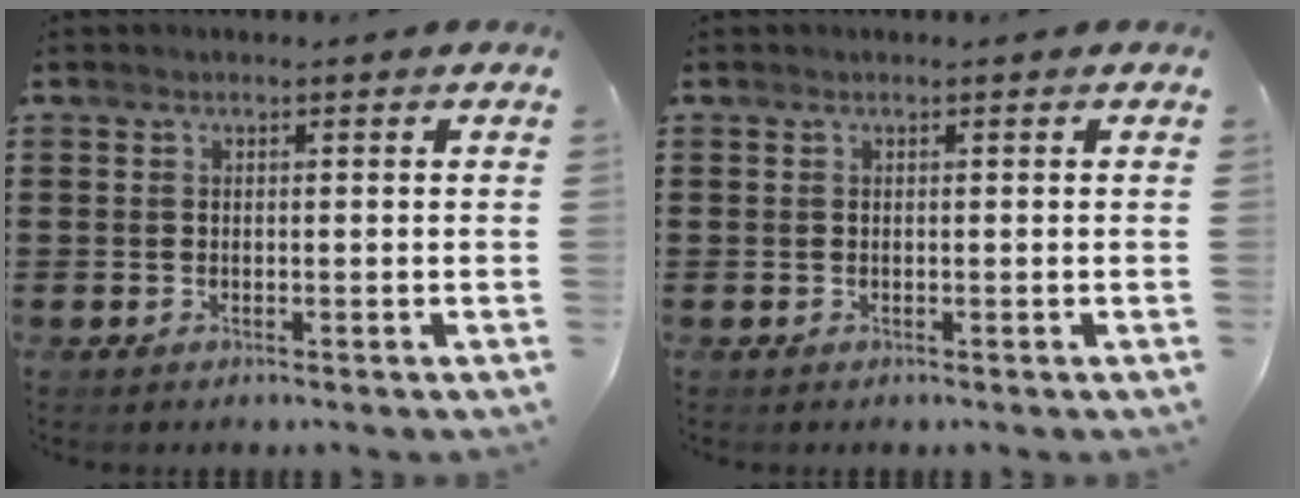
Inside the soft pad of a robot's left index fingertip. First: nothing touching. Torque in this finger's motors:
{"motor_torque": [0.19, 0.61, -0.10, -0.09]}